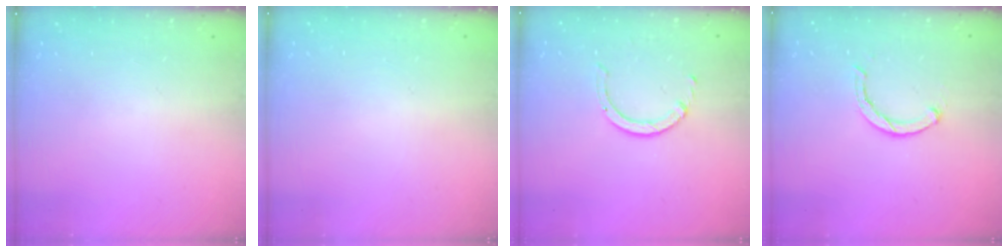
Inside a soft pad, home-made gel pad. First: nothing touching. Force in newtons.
{"total": 2.6, "press": 2.6, "slide": 0.2}
{"total": 2.3, "press": 2.3, "slide": 0.3}
{"total": 3.1, "press": 3.0, "slide": 0.6}